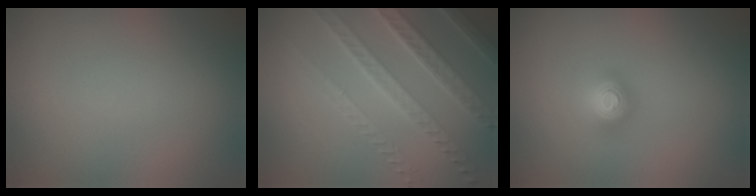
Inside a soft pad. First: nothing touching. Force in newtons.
{"total": 7.8, "press": 5.4, "slide": 5.6}
{"total": 2.0, "press": 2.0, "slide": 0.2}